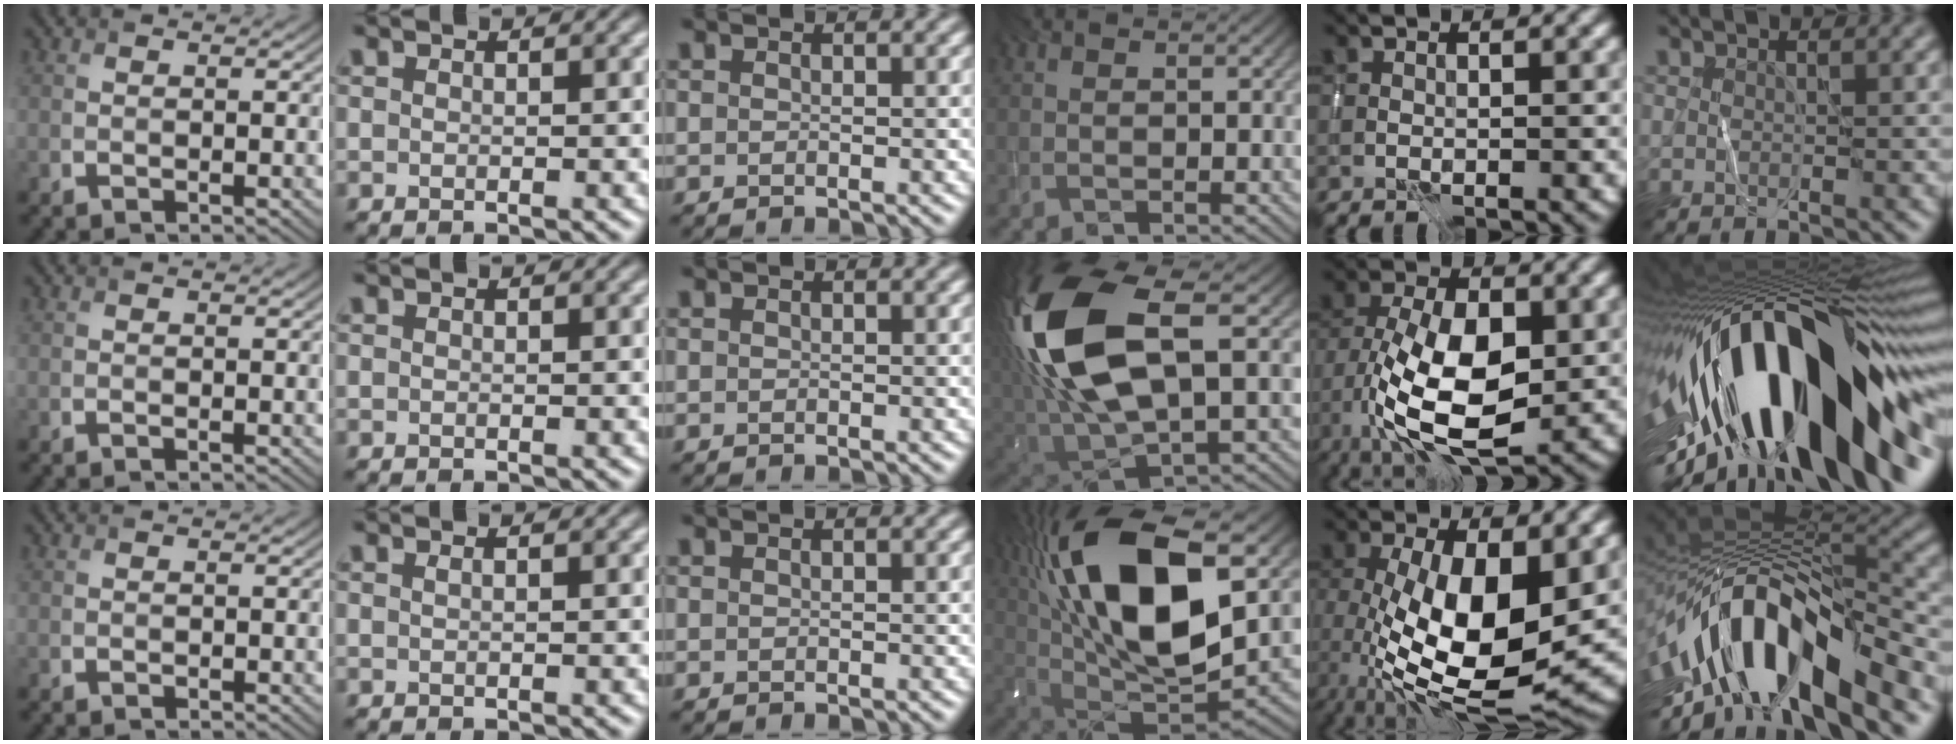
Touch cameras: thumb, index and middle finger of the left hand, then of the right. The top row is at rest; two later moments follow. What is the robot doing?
{"motion": "wipe", "object": "whiteboard"}